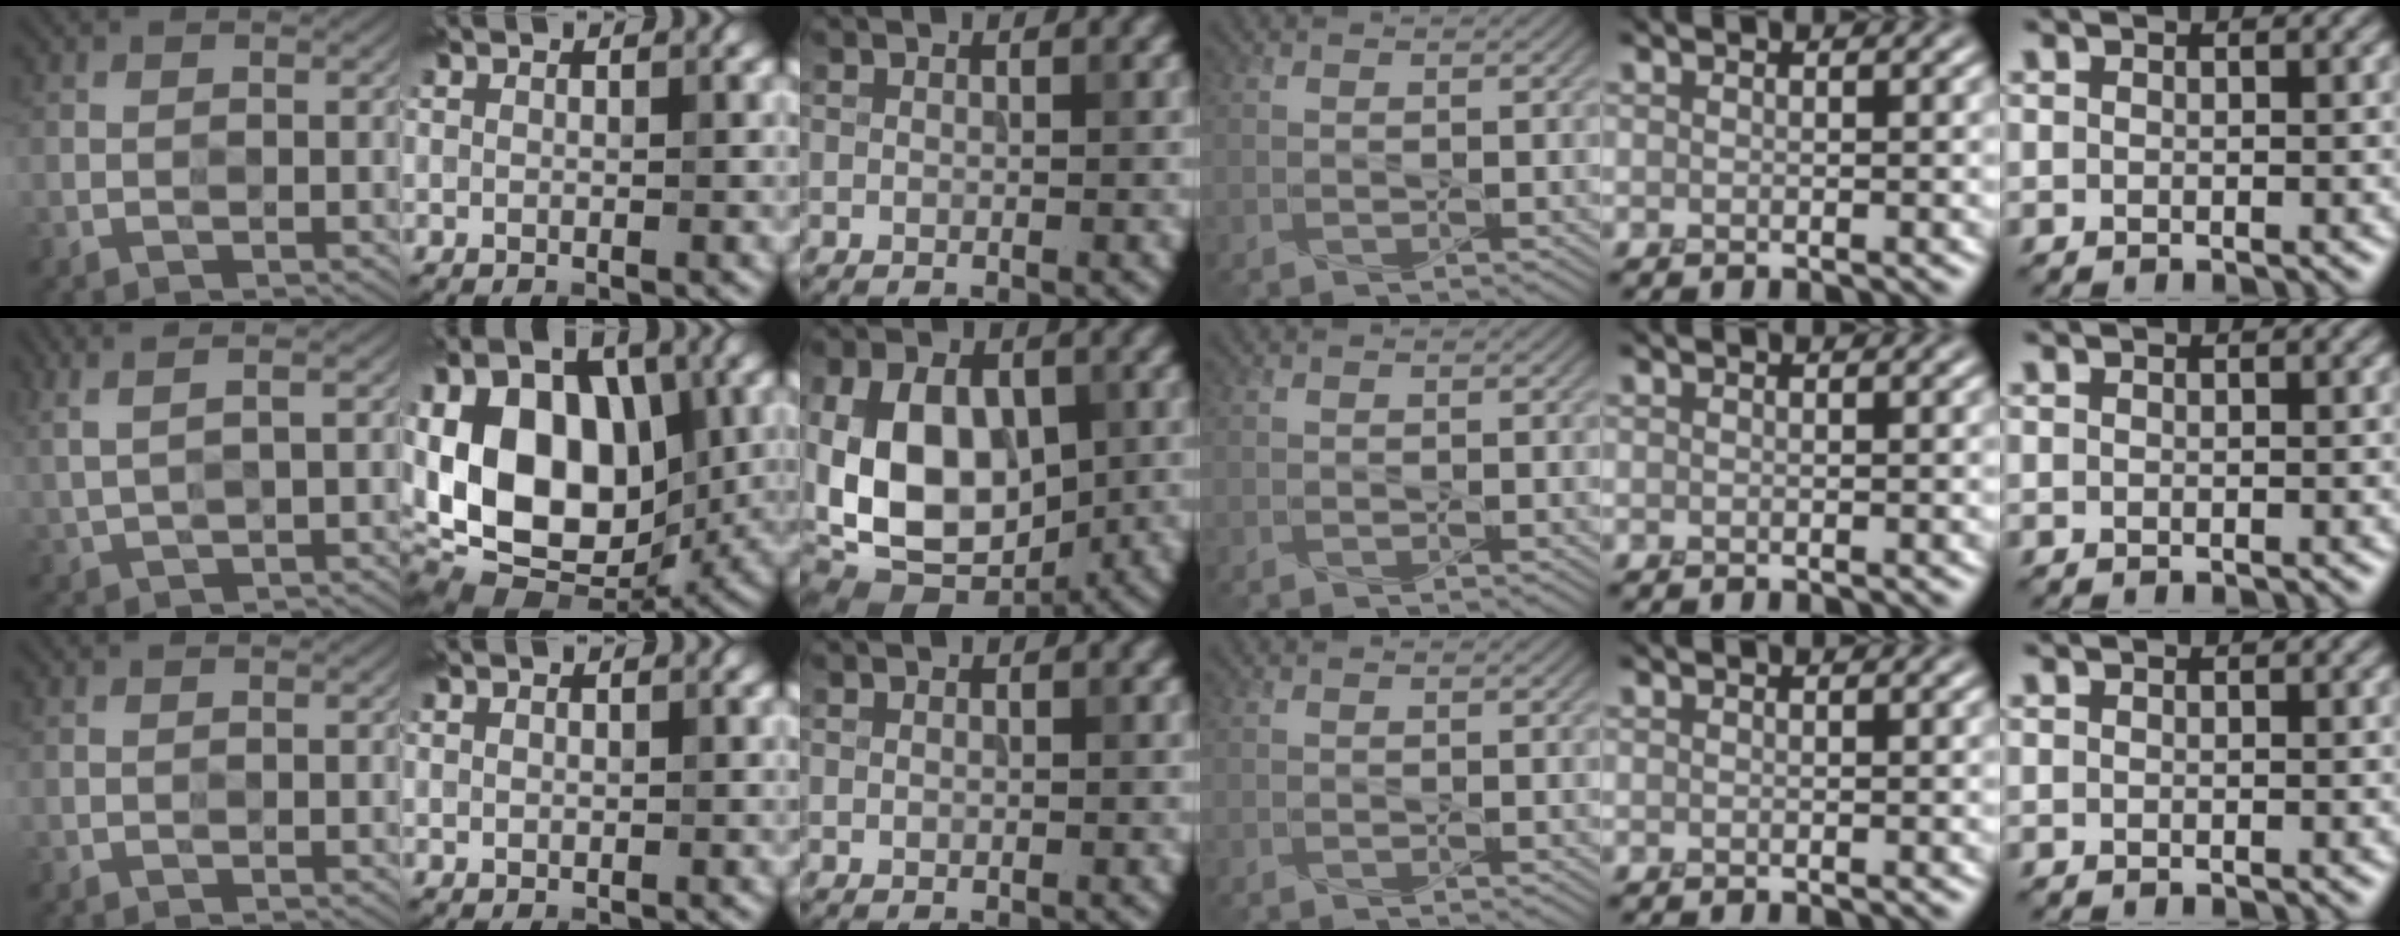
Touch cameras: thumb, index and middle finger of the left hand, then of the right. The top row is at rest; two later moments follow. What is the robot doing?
{"motion": "press", "object": "memory foam"}